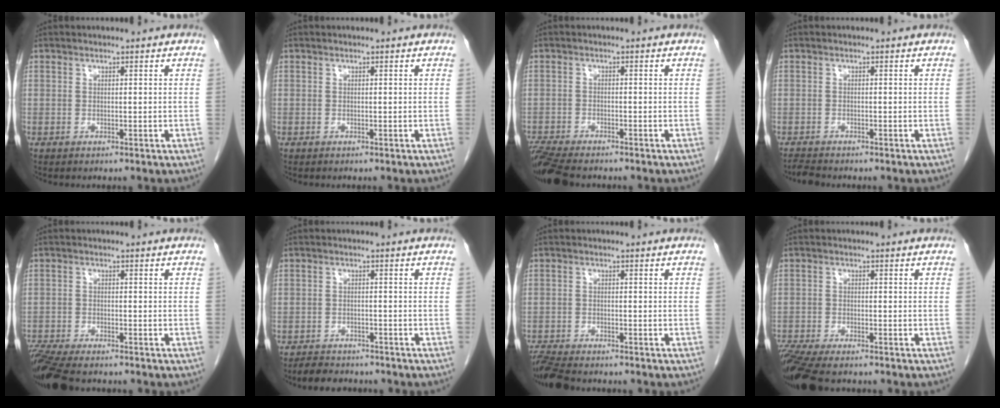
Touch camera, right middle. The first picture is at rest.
{"total": 0.0}
{"total": 8.5, "force": [-7.4, 1.8, 3.8], "torque": [-0.073, -0.016, -0.125]}
{"total": 1.8, "force": [-1.7, 0.2, 0.4], "torque": [-0.012, -0.008, -0.030]}
{"total": 10.0, "force": [-8.4, 2.3, 4.9], "torque": [-0.092, -0.017, -0.140]}
{"total": 4.8, "force": [-4.3, 1.9, 1.2], "torque": [-0.026, -0.006, -0.063]}
{"total": 6.4, "force": [-5.8, 1.1, 2.5], "torque": [-0.048, -0.016, -0.100]}
{"total": 10.2, "force": [-8.3, 2.4, 5.4], "torque": [-0.105, -0.017, -0.138]}